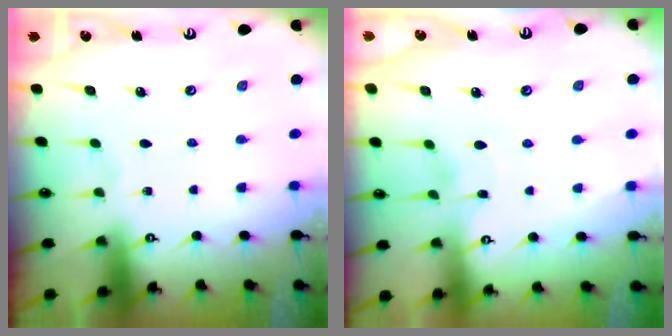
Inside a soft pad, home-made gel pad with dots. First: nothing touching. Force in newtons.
{"total": 3.2, "press": 3.1, "slide": 0.5}